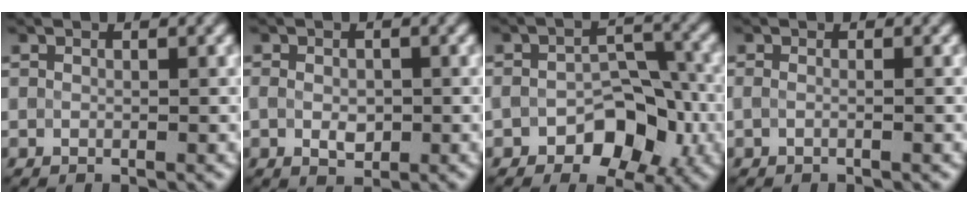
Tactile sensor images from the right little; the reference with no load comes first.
{"total": 2.1, "force": [-0.4, 1.3, 1.5], "torque": [-0.031, -0.005, -0.001]}
{"total": 6.3, "force": [-2.6, 3.8, 4.2], "torque": [-0.053, 0.001, -0.042]}
{"total": 1.4, "force": [0.0, 0.8, 1.1], "torque": [-0.001, -0.005, -0.017]}